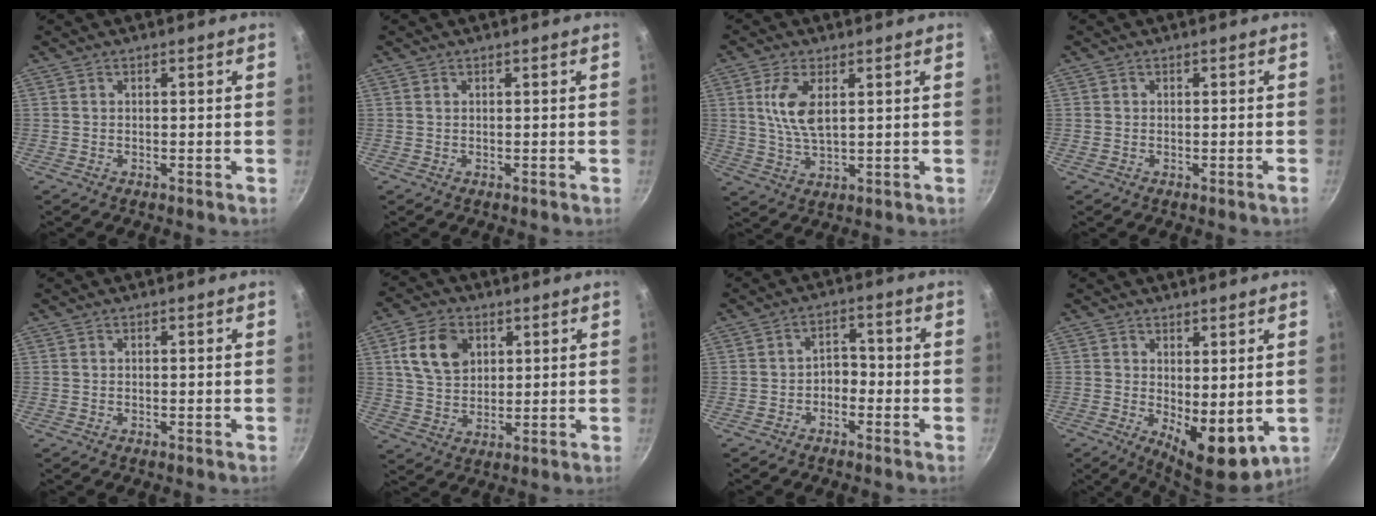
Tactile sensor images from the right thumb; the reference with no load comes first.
{"total": 0.0}
{"total": 7.5, "force": [2.1, 3.4, 6.4], "torque": [-0.123, -0.009, 0.044]}
{"total": 0.7, "force": [-0.3, 0.1, 0.6], "torque": [-0.009, 0.003, -0.006]}
{"total": 0.0}
{"total": 10.3, "force": [3.5, 7.3, 6.4], "torque": [-0.096, -0.005, 0.066]}
{"total": 3.3, "force": [-1.6, 2.3, 1.9], "torque": [-0.005, 0.025, -0.030]}
{"total": 9.0, "force": [0.2, 4.2, 7.9], "torque": [-0.090, -0.021, 0.014]}